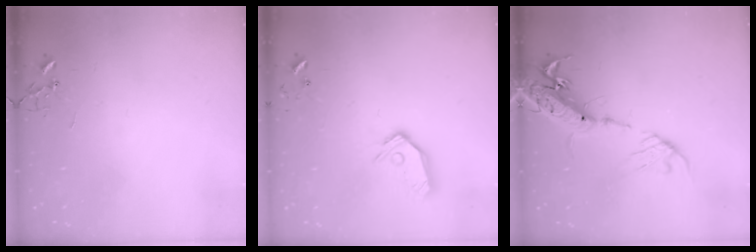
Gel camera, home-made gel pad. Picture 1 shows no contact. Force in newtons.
{"total": 11.6, "press": 11.6, "slide": 1.4}
{"total": 19.6, "press": 19.1, "slide": 4.3}